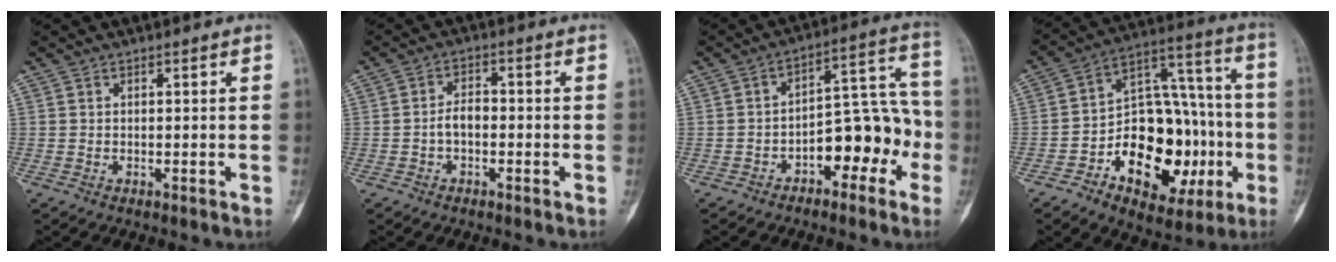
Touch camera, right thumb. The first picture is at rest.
{"total": 3.6, "force": [-0.9, 2.2, 2.7], "torque": [-0.040, 0.017, -0.022]}
{"total": 12.3, "force": [-4.8, 6.7, 9.2], "torque": [-0.088, 0.067, -0.070]}
{"total": 24.7, "force": [-6.9, 14.6, 18.7], "torque": [-0.237, 0.055, -0.092]}